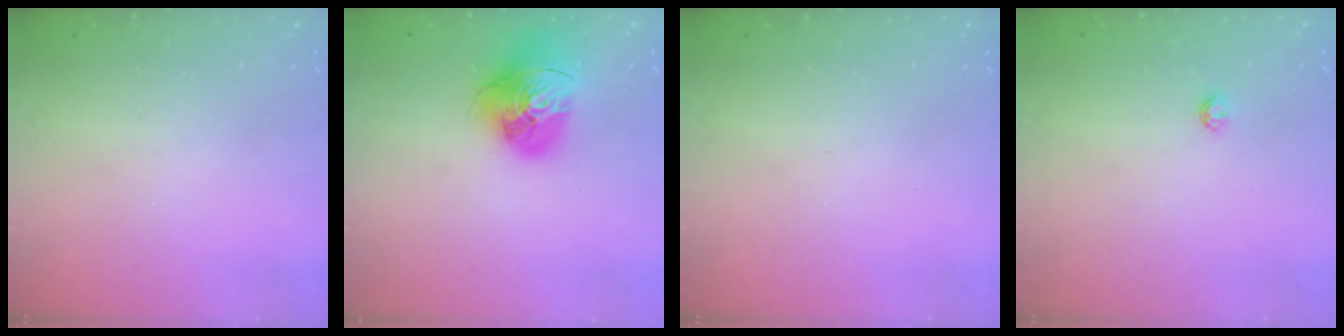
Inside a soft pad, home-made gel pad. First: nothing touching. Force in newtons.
{"total": 17.2, "press": 17.0, "slide": 1.9}
{"total": 0.0}
{"total": 3.9, "press": 3.9, "slide": 0.5}